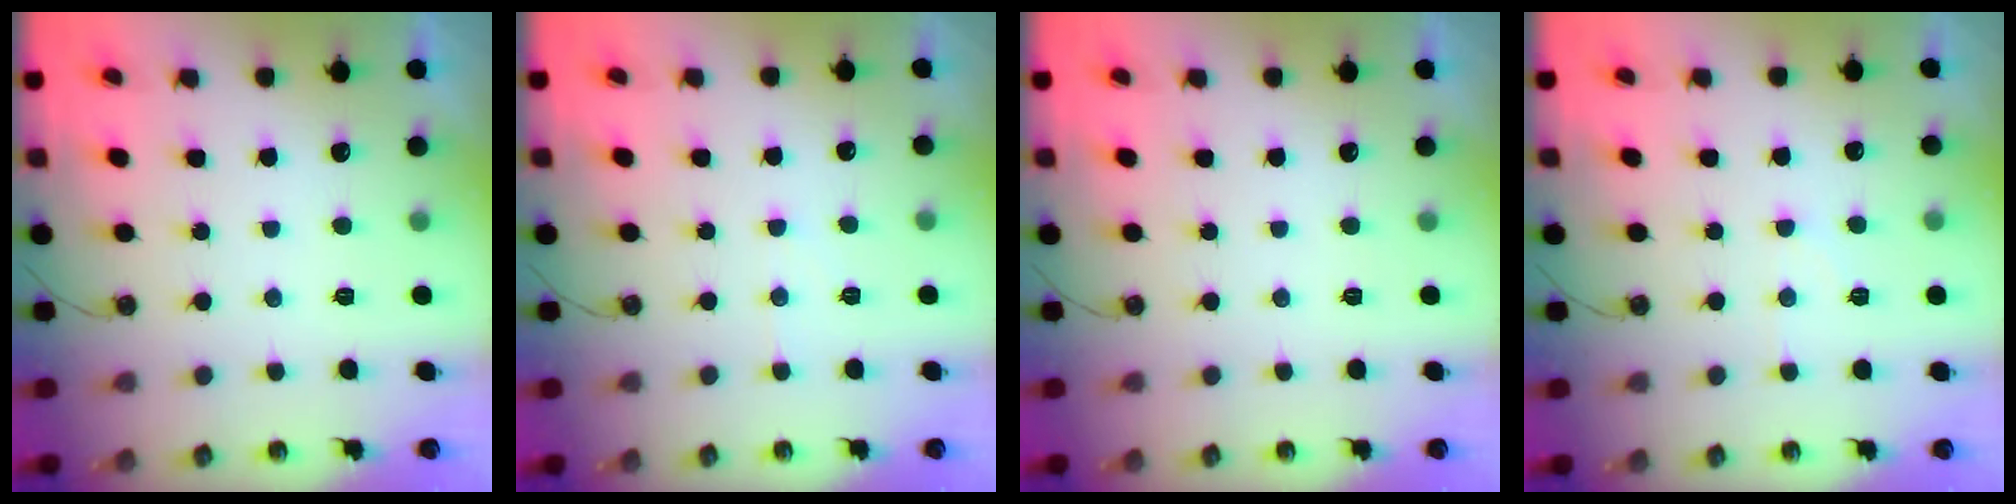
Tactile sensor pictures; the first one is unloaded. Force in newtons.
{"total": 4.5, "press": 4.5, "slide": 0.6}
{"total": 0.0}
{"total": 6.0, "press": 5.9, "slide": 0.9}